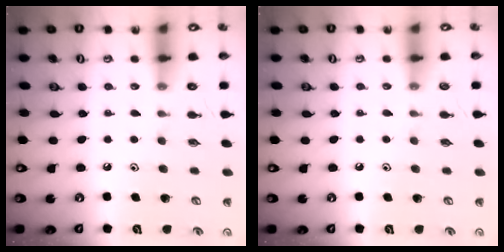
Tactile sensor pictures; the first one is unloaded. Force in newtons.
{"total": 2.6, "press": 2.6, "slide": 0.4}